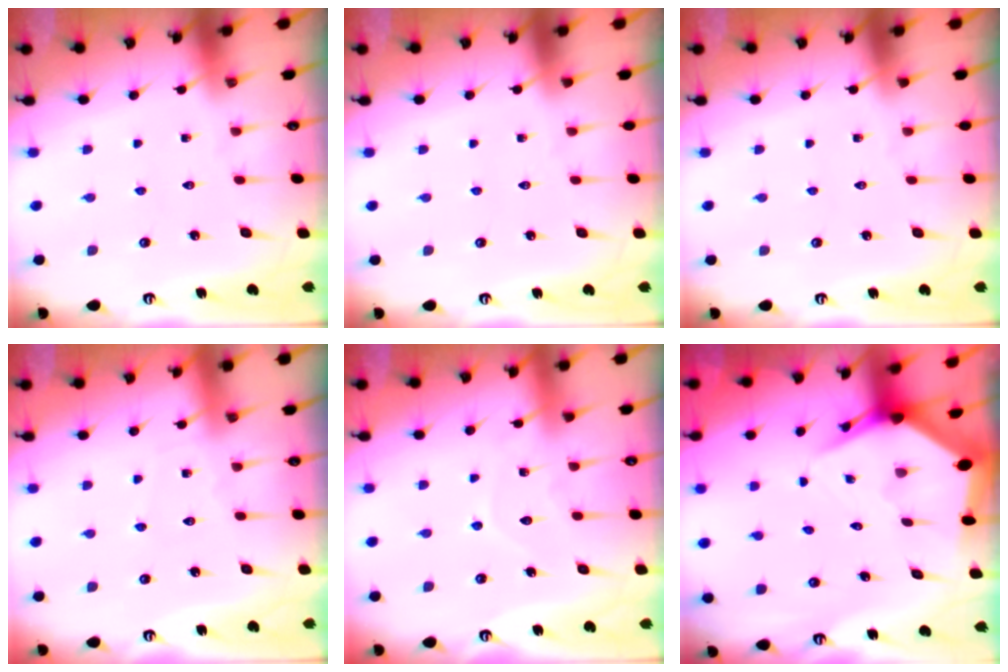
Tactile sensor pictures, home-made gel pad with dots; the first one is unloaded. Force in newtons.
{"total": 0.0}
{"total": 0.0}
{"total": 4.2, "press": 4.1, "slide": 0.5}
{"total": 6.5, "press": 6.5, "slide": 0.8}
{"total": 4.0, "press": 4.0, "slide": 0.5}